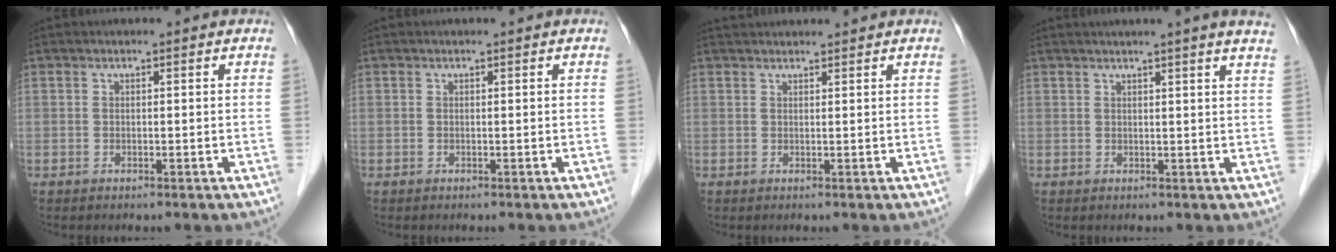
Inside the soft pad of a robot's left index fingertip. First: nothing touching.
{"total": 0.0}
{"total": 4.3, "force": [4.2, 0.3, 0.9], "torque": [-0.010, 0.036, 0.060]}
{"total": 6.8, "force": [5.7, -1.0, 3.6], "torque": [-0.040, 0.008, 0.052]}